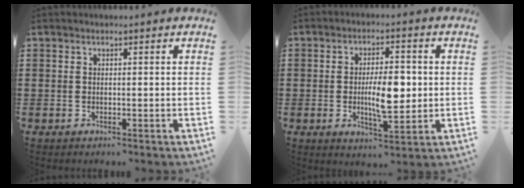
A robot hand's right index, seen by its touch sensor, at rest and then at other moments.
{"total": 7.8, "force": [-0.3, 3.1, 7.2], "torque": [-0.128, -0.001, -0.014]}